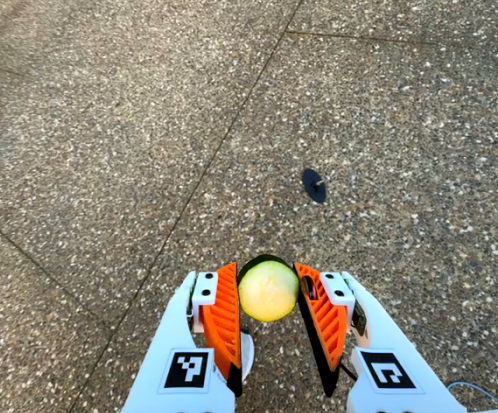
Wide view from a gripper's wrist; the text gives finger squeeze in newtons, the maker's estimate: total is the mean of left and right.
{"total": 8.5, "left": 8.2, "right": 8.9}